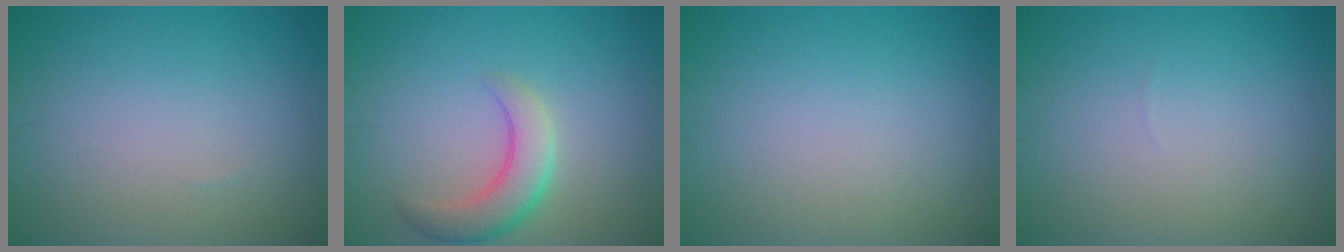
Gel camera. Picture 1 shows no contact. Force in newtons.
{"total": 3.9, "press": 3.9, "slide": 0.2}
{"total": 0.0}
{"total": 0.0}